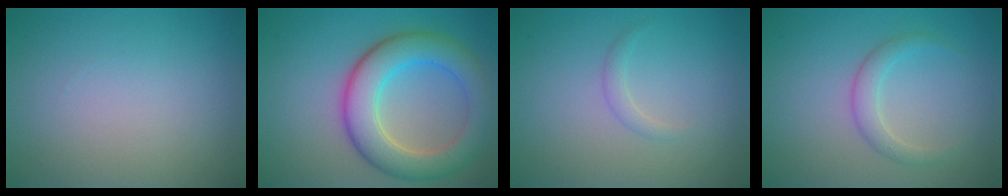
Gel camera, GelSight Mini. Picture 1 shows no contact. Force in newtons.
{"total": 7.3, "press": 7.3, "slide": 0.4}
{"total": 0.9, "press": 0.9, "slide": 0.1}
{"total": 2.0, "press": 2.0, "slide": 0.1}